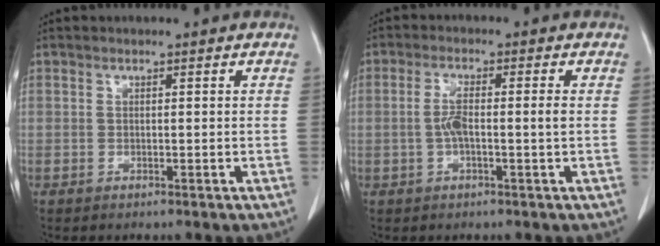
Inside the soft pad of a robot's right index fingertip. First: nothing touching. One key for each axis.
{"total": 4.2, "fx": -0.4, "fy": 0.3, "fz": 4.1, "tx": -0.086, "ty": 0.004, "tz": -0.008}